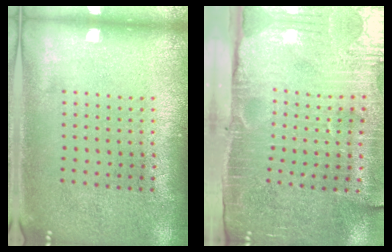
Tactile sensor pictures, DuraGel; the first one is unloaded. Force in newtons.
{"total": 4.5, "press": 3.9, "slide": 2.4}